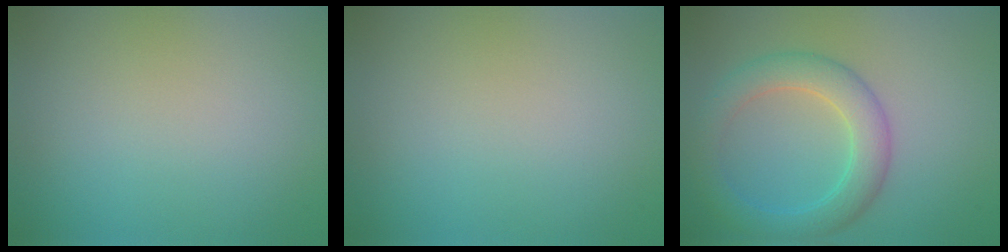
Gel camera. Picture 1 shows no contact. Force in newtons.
{"total": 0.0}
{"total": 4.7, "press": 4.7, "slide": 0.2}